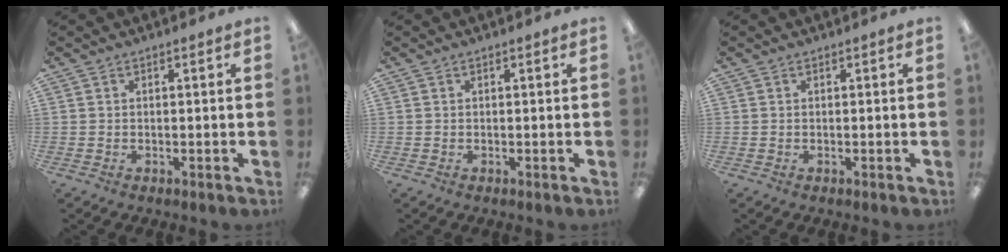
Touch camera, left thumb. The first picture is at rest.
{"total": 0.0}
{"total": 0.0}